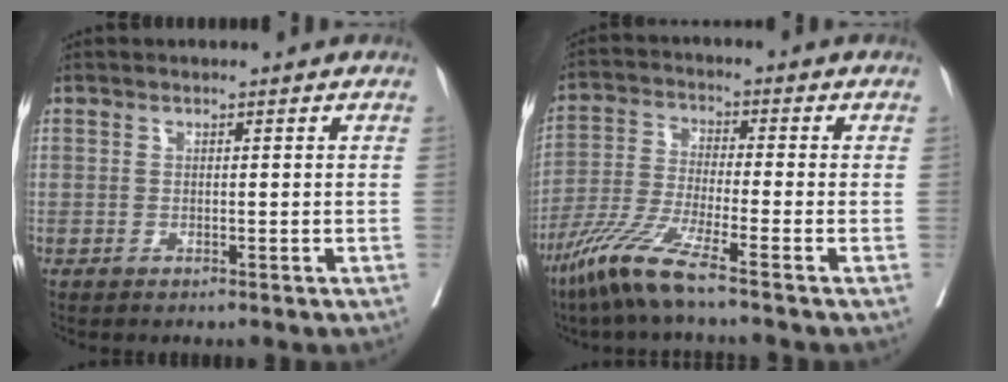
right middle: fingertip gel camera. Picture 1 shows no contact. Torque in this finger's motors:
{"motor_torque": [1.09, -1.05, 0.34, 0.14]}